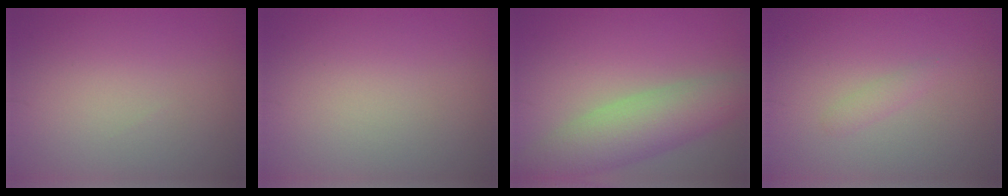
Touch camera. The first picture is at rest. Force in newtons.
{"total": 0.0}
{"total": 6.3, "press": 6.3, "slide": 0.4}
{"total": 0.9, "press": 0.9, "slide": 0.0}